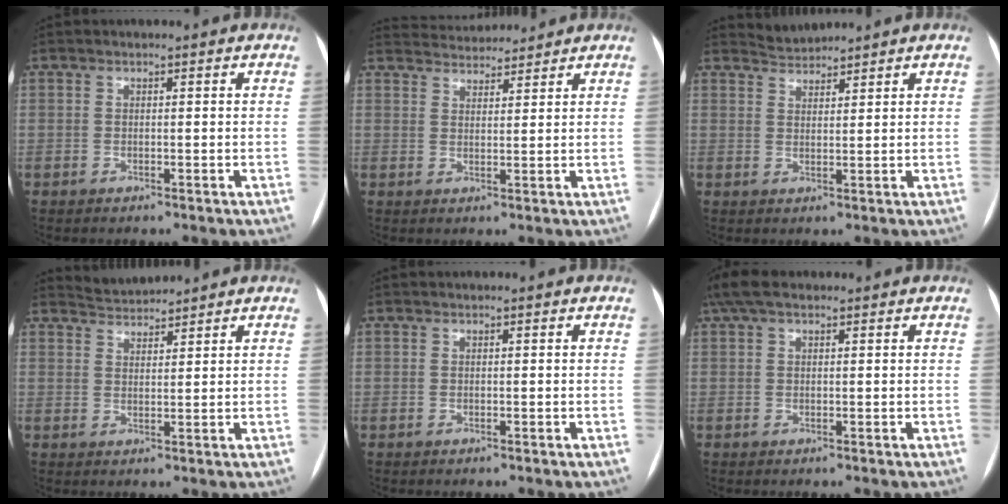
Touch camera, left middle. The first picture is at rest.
{"total": 6.1, "force": [6.0, 0.7, 0.4], "torque": [-0.013, 0.025, 0.092]}
{"total": 2.5, "force": [2.4, -0.2, -0.8], "torque": [0.004, 0.006, 0.052]}
{"total": 3.1, "force": [3.0, -0.2, -0.7], "torque": [0.002, 0.010, 0.062]}
{"total": 0.0}
{"total": 4.4, "force": [3.0, 1.8, 2.7], "torque": [-0.064, 0.039, 0.059]}